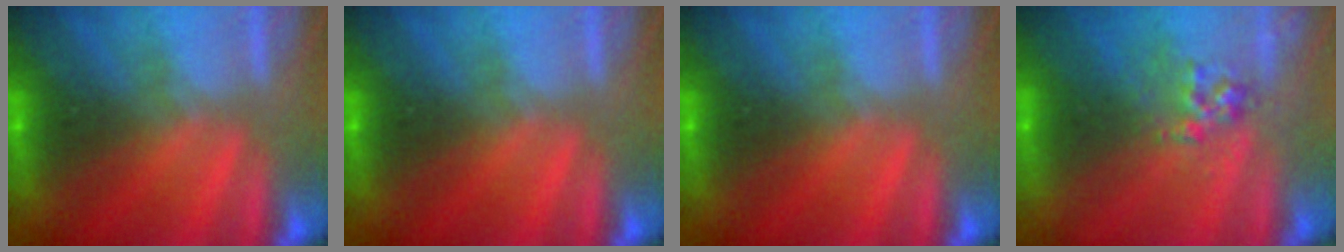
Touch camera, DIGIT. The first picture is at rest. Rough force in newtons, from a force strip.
{"total": 0.0}
{"total": 0.0}
{"total": 2.6}